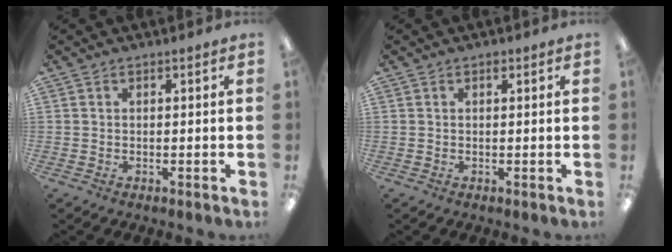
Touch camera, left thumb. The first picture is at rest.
{"total": 0.7, "force": [0.5, 0.3, 0.4], "torque": [-0.002, -0.001, 0.006]}